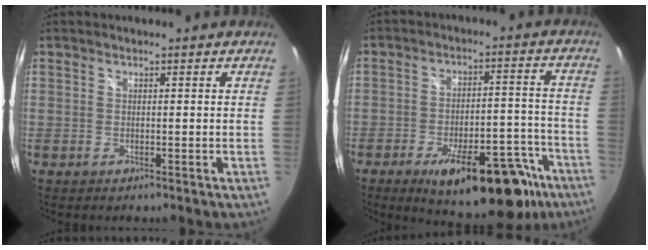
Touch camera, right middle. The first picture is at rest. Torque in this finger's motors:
{"motor_torque": [1.07, -1.07, 0.41, 0.13]}